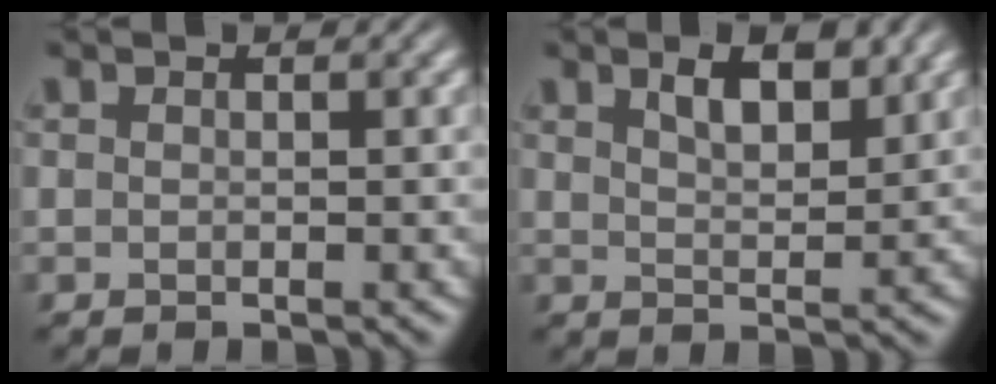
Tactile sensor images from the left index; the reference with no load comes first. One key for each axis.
{"total": 3.6, "fx": 2.3, "fy": 1.3, "fz": 2.5, "tx": -0.045, "ty": 0.000, "tz": 0.039}